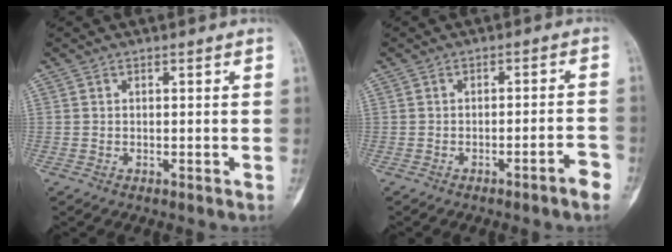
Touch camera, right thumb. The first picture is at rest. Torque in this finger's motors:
{"motor_torque": [-0.33, -0.13, -0.25, -0.07, 0.00]}